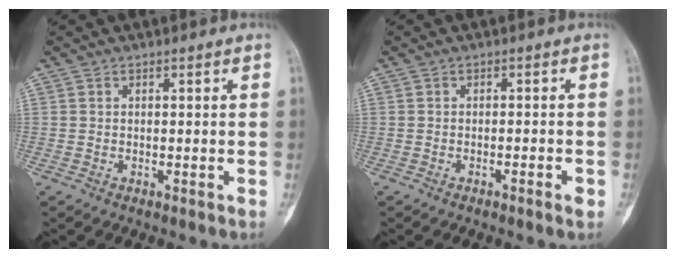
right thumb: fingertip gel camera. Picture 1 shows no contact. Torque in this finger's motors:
{"motor_torque": [-0.36, 0.16, -0.04, -0.10, -0.03]}